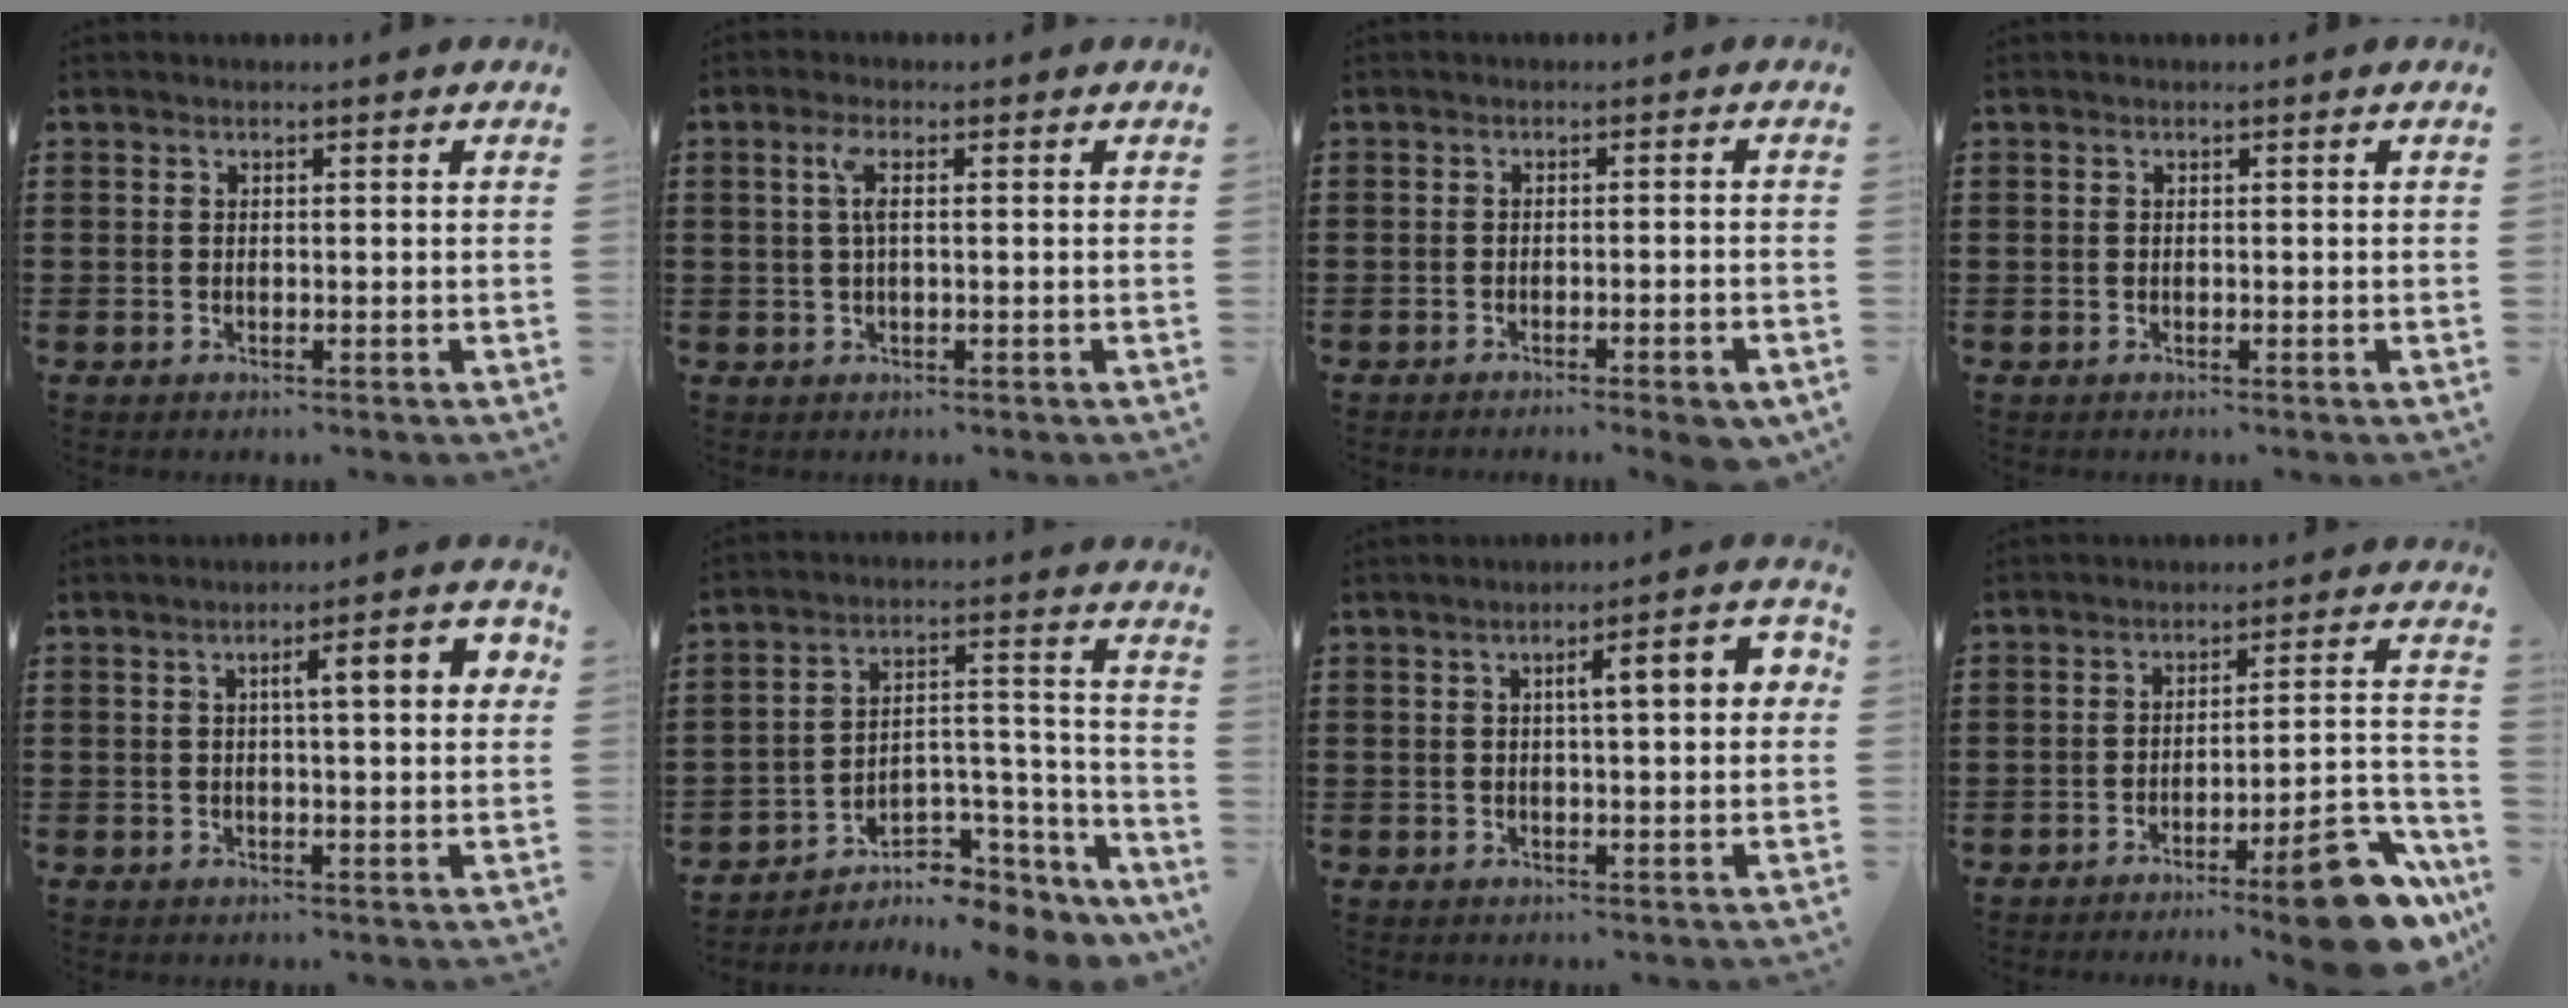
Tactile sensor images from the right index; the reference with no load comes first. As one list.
[{"total": 2.8, "force": [0.6, 0.6, 2.6], "torque": [-0.055, 0.004, 0.008]}, {"total": 2.0, "force": [-1.6, -0.2, 1.1], "torque": [-0.017, 0.000, -0.030]}, {"total": 0.0}, {"total": 5.5, "force": [1.4, 1.9, 5.0], "torque": [-0.067, -0.002, 0.011]}, {"total": 5.3, "force": [-3.9, 3.2, 1.7], "torque": [-0.033, 0.002, -0.073]}, {"total": 5.9, "force": [1.2, 1.2, 5.7], "torque": [-0.084, -0.002, 0.010]}, {"total": 11.6, "force": [-8.2, 1.4, 8.1], "torque": [-0.105, 0.023, -0.145]}]